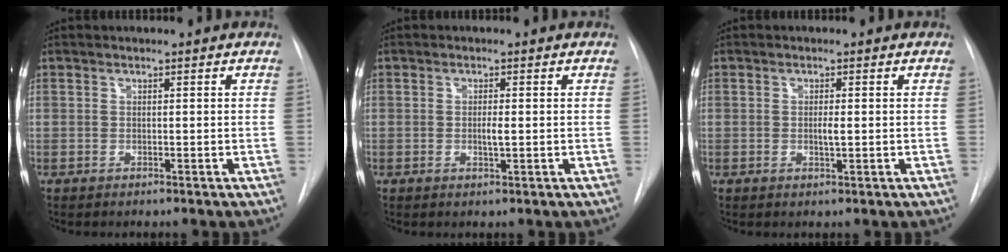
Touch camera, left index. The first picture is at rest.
{"total": 1.8, "force": [-1.0, 0.2, 1.5], "torque": [-0.028, -0.006, -0.014]}
{"total": 1.6, "force": [-0.9, 0.2, 1.3], "torque": [-0.024, -0.007, -0.013]}